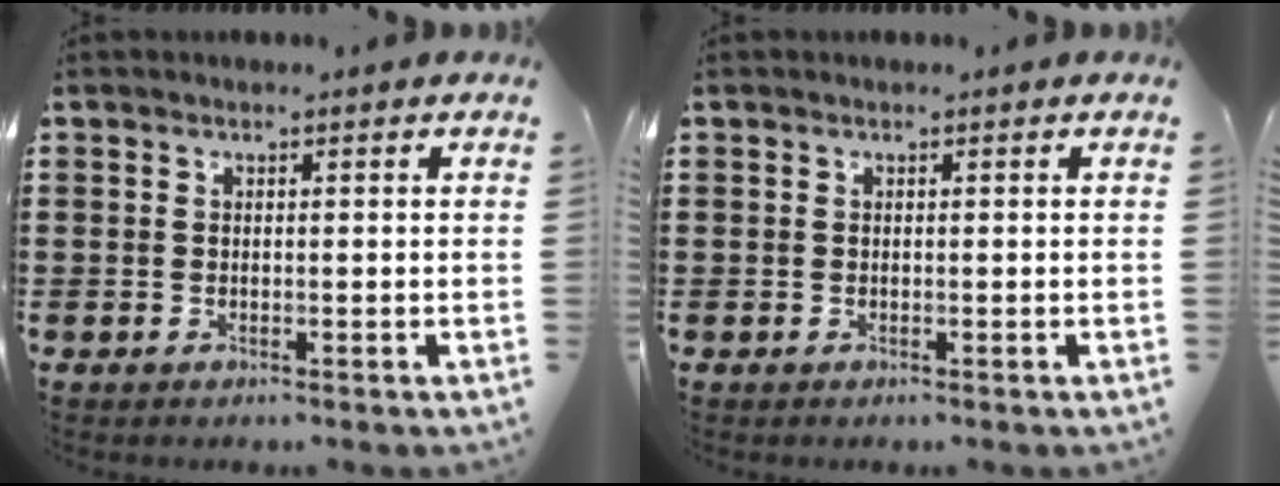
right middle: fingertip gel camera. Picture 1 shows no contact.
{"total": 0.0}